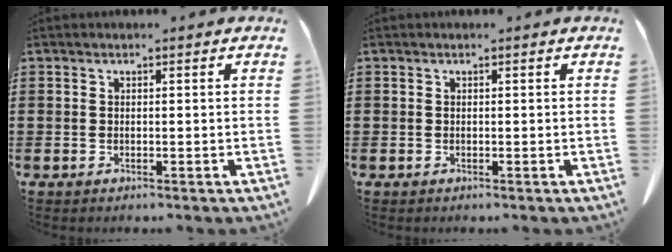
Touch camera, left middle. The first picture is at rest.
{"total": 0.0}